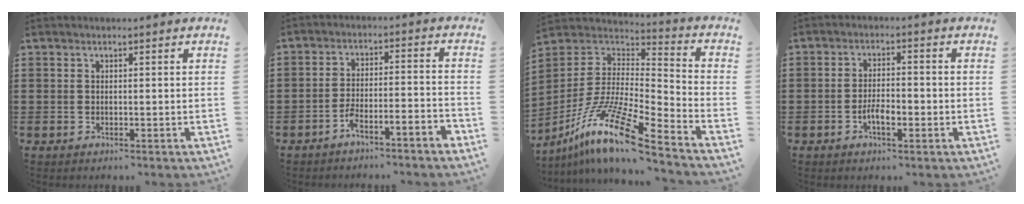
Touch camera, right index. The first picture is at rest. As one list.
[{"total": 4.9, "force": [-4.5, 0.0, 2.1], "torque": [-0.047, -0.003, -0.091]}, {"total": 15.3, "force": [-10.6, 2.1, 10.8], "torque": [-0.222, 0.014, -0.202]}, {"total": 4.0, "force": [-1.6, 1.4, 3.4], "torque": [-0.064, 0.003, -0.029]}]